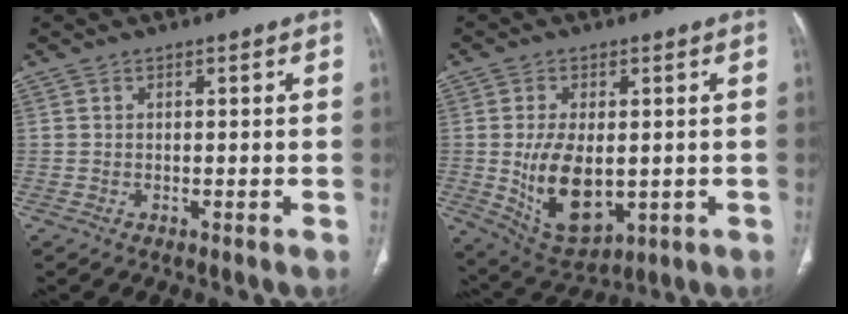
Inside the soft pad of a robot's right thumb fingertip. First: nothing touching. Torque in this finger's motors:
{"motor_torque": [-0.50, 1.12, 0.50, 0.81, 0.36]}